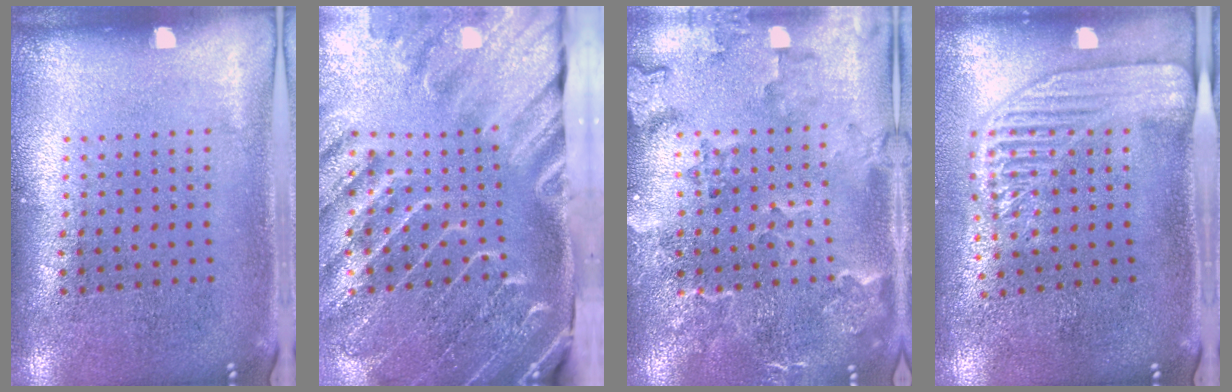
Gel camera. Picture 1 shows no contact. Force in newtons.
{"total": 4.5, "press": 3.3, "slide": 2.9}
{"total": 2.5, "press": 2.2, "slide": 1.1}
{"total": 2.2, "press": 1.9, "slide": 1.2}